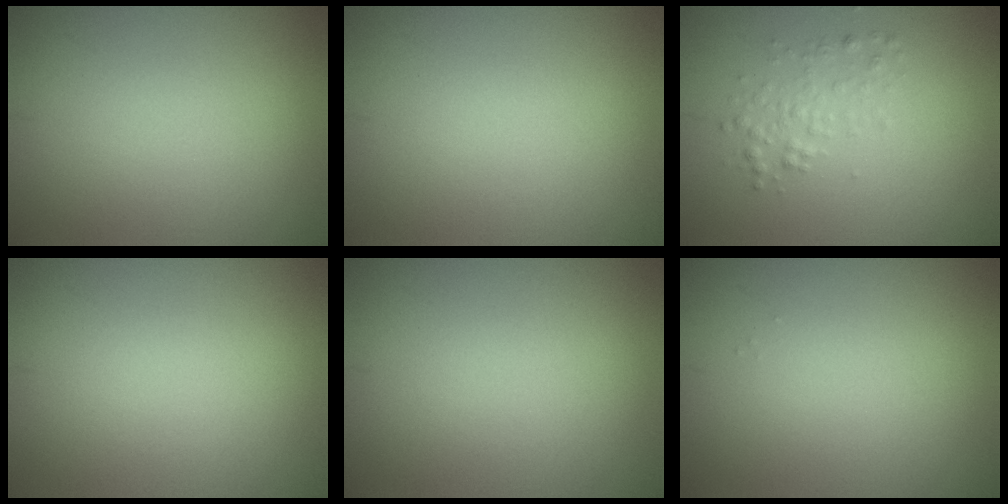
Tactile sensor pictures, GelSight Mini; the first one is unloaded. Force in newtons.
{"total": 0.0}
{"total": 1.8, "press": 1.8, "slide": 0.0}
{"total": 0.0}
{"total": 0.0}
{"total": 0.0}